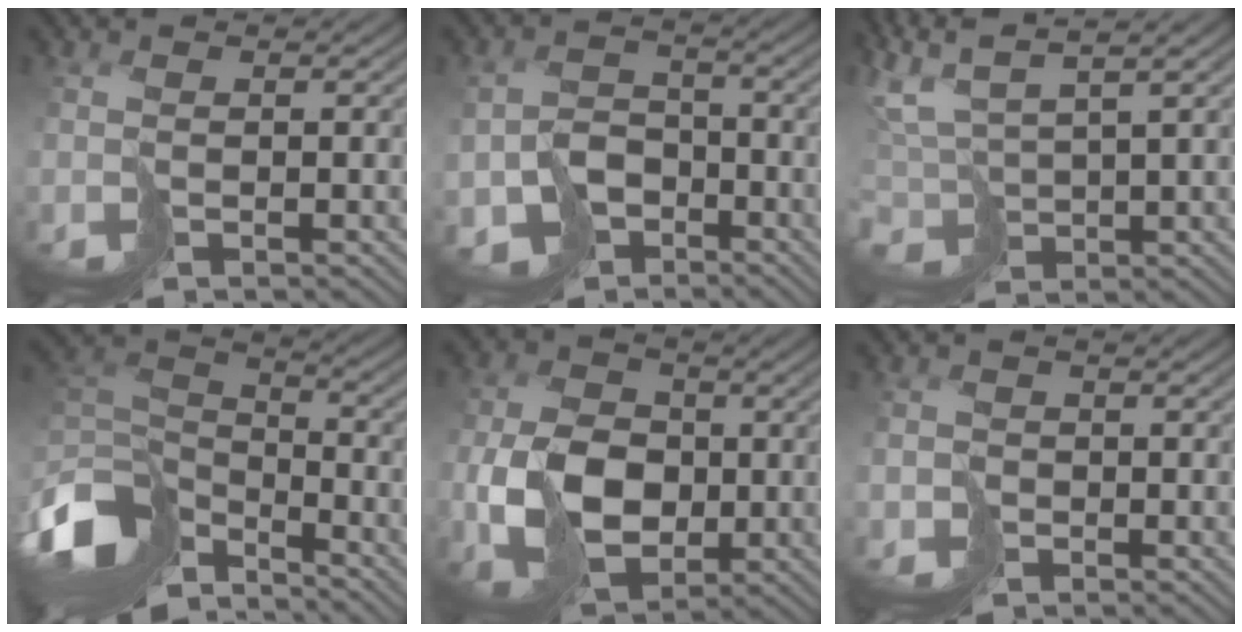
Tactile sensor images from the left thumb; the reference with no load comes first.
{"total": 4.9, "force": [-2.5, 4.1, 0.9], "torque": [-0.017, -0.006, -0.045]}
{"total": 6.7, "force": [5.6, 1.6, 3.3], "torque": [-0.091, 0.028, 0.117]}
{"total": 10.8, "force": [-5.8, 6.8, 6.0], "torque": [-0.185, -0.004, -0.103]}
{"total": 10.1, "force": [-1.5, 7.7, 6.4], "torque": [-0.159, -0.017, -0.028]}
{"total": 1.5, "force": [-0.8, 1.2, -0.4], "torque": [0.008, -0.005, -0.018]}